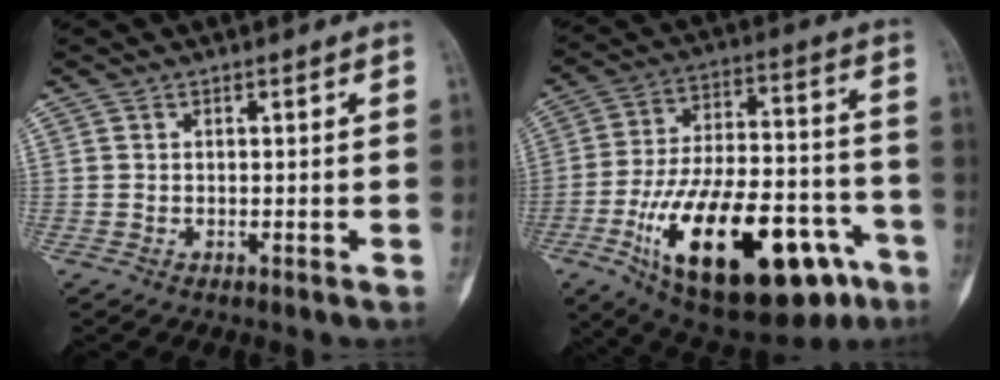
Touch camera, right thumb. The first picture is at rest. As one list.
[{"total": 31.6, "force": [-13.6, 13.6, 25.1], "torque": [-0.399, 0.048, -0.198]}]